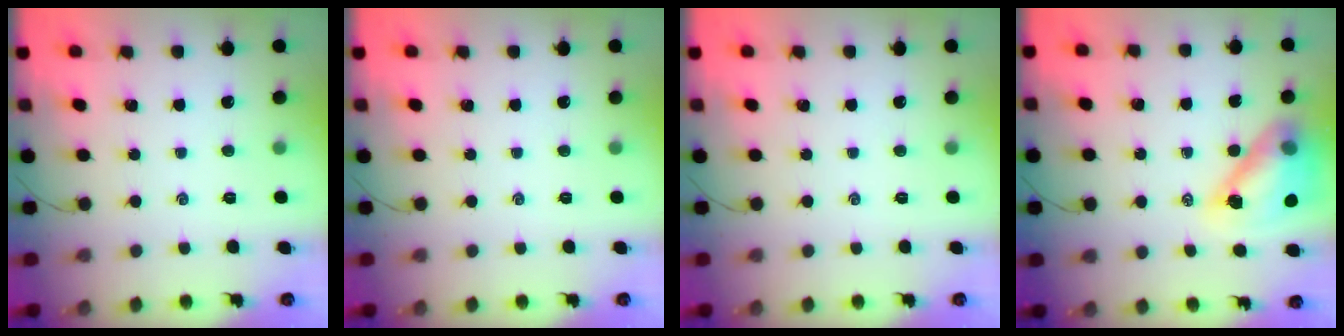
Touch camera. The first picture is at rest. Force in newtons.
{"total": 0.0}
{"total": 0.0}
{"total": 14.1, "press": 13.5, "slide": 3.9}